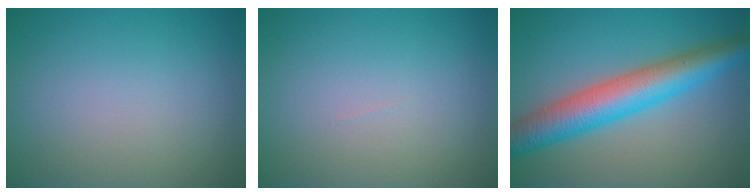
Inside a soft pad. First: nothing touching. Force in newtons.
{"total": 0.0}
{"total": 7.4, "press": 7.4, "slide": 0.1}